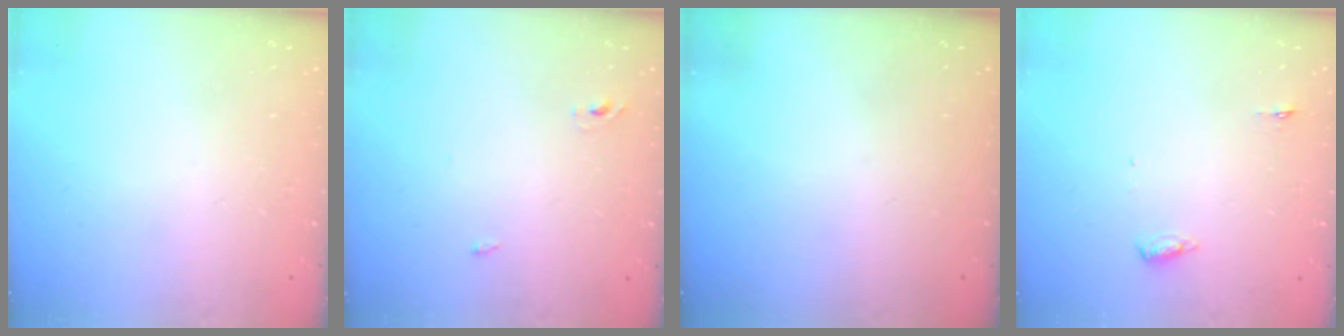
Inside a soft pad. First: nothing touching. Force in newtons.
{"total": 2.4, "press": 2.2, "slide": 1.0}
{"total": 0.0}
{"total": 4.7, "press": 4.5, "slide": 1.4}